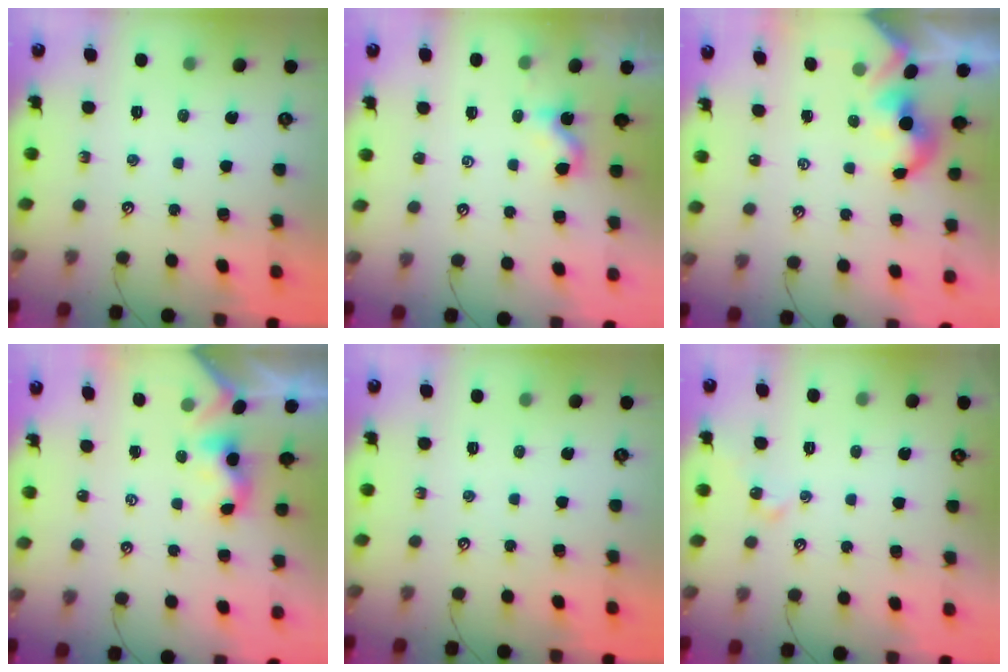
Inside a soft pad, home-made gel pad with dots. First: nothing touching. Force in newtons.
{"total": 0.6, "press": 0.5, "slide": 0.4}
{"total": 2.3, "press": 2.3, "slide": 0.2}
{"total": 0.9, "press": 0.9, "slide": 0.3}
{"total": 0.0}
{"total": 0.5, "press": 0.4, "slide": 0.4}